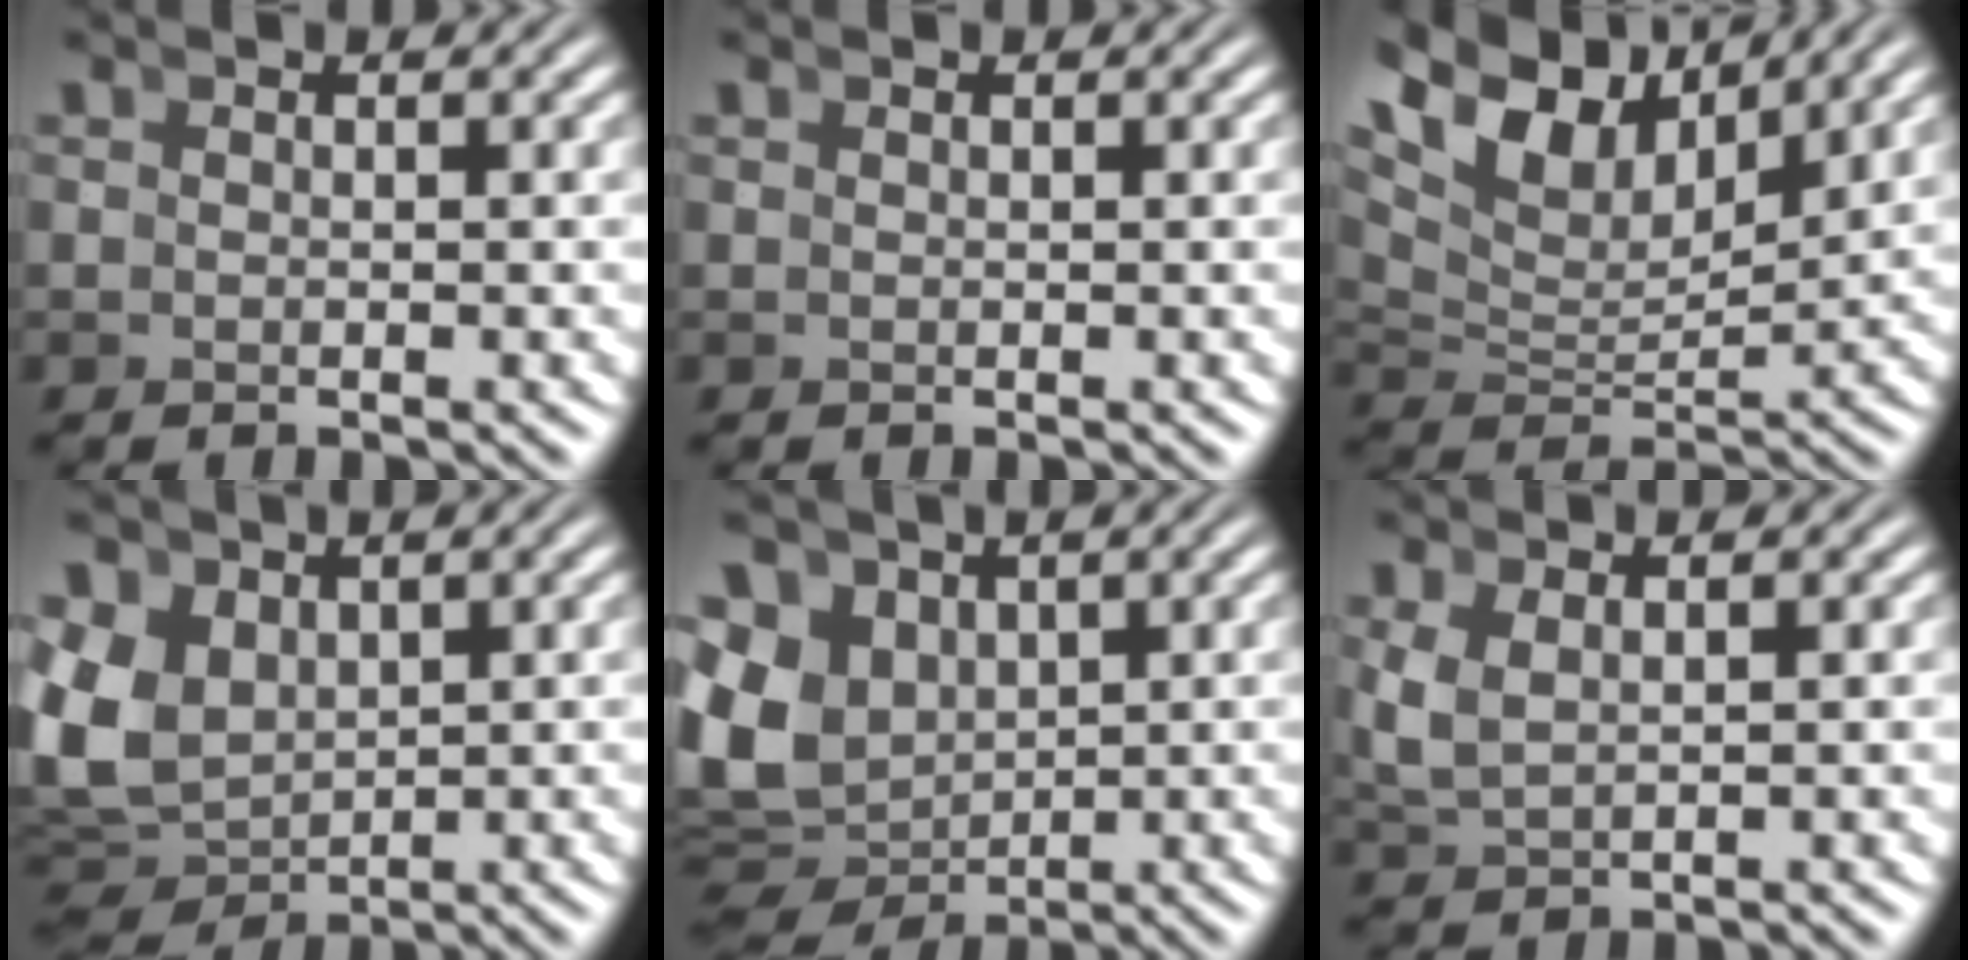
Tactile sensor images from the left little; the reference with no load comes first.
{"total": 0.0}
{"total": 9.9, "force": [5.2, 5.7, 6.2], "torque": [-0.128, 0.009, 0.086]}
{"total": 7.9, "force": [0.0, 7.0, 3.7], "torque": [-0.114, -0.032, 0.013]}
{"total": 8.5, "force": [-0.7, 7.5, 4.0], "torque": [-0.113, -0.042, 0.008]}
{"total": 2.7, "force": [0.3, 2.1, 1.7], "torque": [-0.052, -0.010, 0.017]}